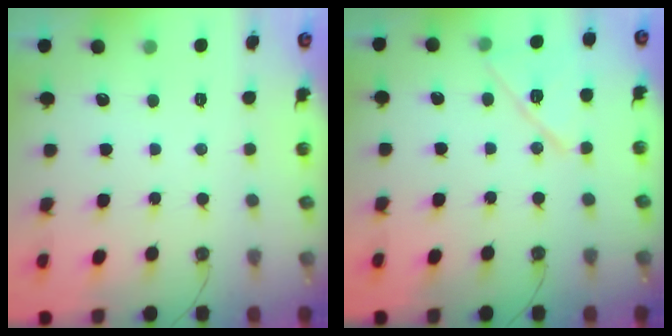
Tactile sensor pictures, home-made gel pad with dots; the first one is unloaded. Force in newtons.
{"total": 13.5, "press": 12.9, "slide": 3.9}